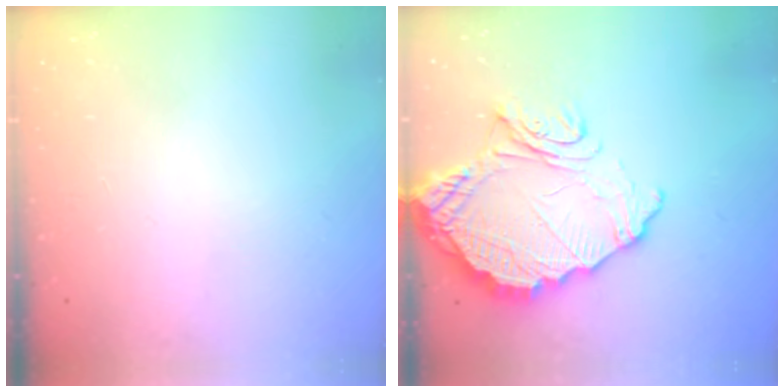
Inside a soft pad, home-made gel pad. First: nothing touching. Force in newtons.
{"total": 15.7, "press": 15.6, "slide": 1.4}